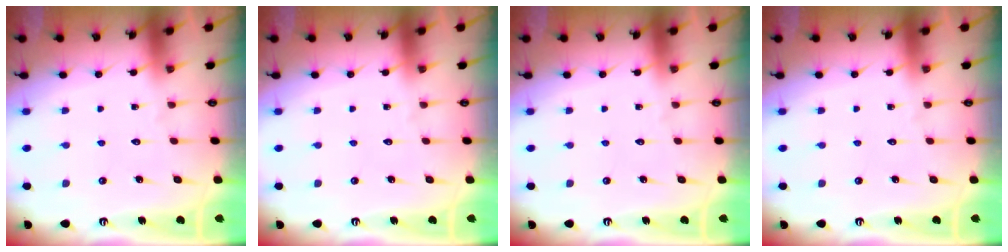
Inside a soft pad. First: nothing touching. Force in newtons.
{"total": 0.0}
{"total": 0.0}
{"total": 0.0}